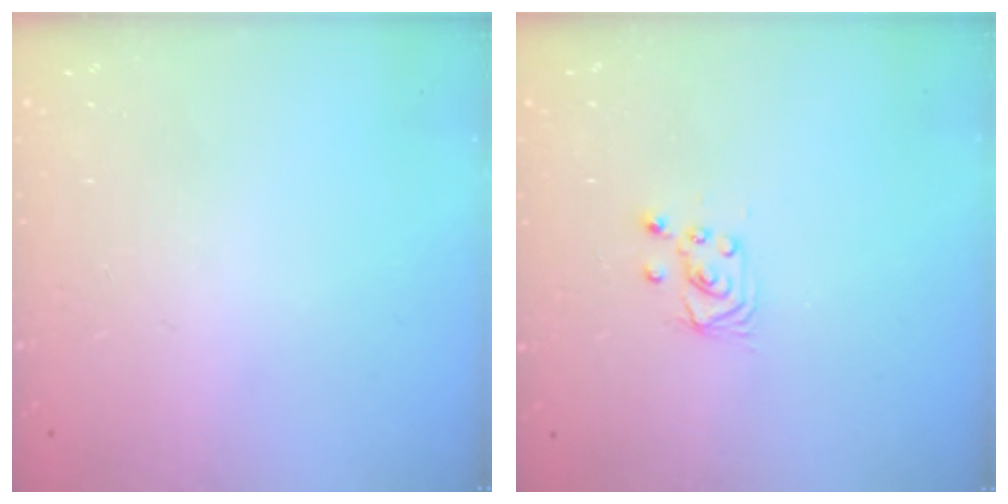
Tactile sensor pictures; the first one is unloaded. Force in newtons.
{"total": 3.0, "press": 3.0, "slide": 0.3}